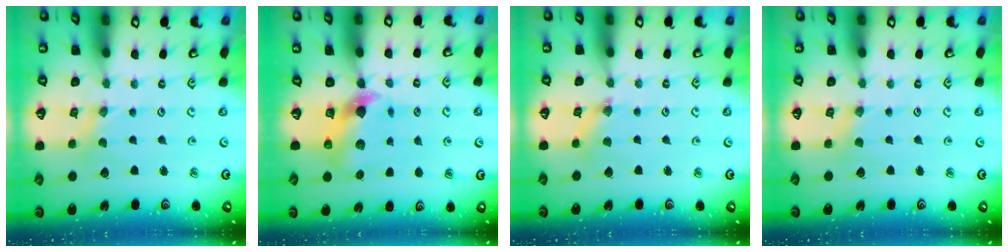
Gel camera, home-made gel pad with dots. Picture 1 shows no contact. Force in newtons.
{"total": 6.4, "press": 6.4, "slide": 0.5}
{"total": 1.7, "press": 1.7, "slide": 0.2}
{"total": 1.4, "press": 1.4, "slide": 0.2}